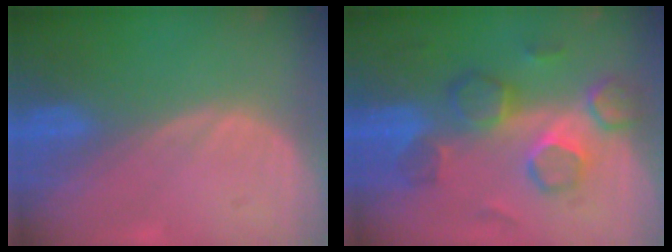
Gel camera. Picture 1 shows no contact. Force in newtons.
{"total": 8.7, "press": 8.4, "slide": 2.2}